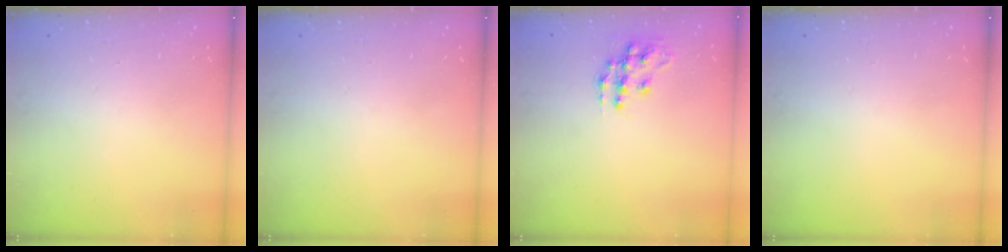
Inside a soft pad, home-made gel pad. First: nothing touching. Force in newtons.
{"total": 0.0}
{"total": 11.5, "press": 11.5, "slide": 0.7}
{"total": 0.0}